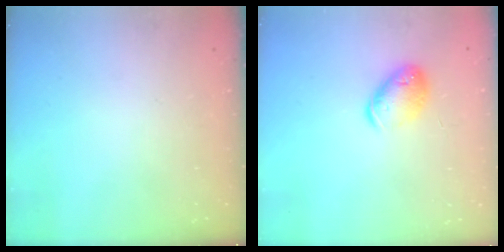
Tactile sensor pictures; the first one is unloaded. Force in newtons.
{"total": 11.9, "press": 11.7, "slide": 2.1}